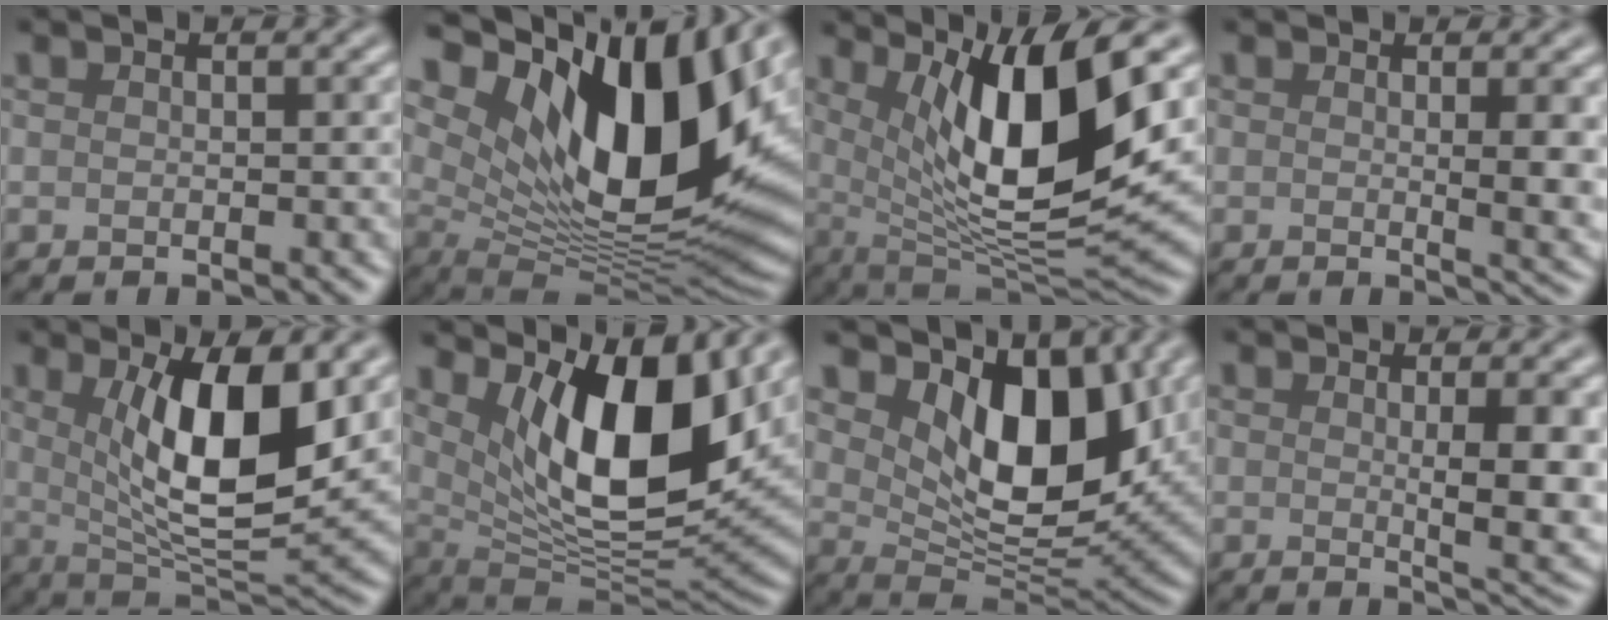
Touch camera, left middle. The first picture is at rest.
{"total": 16.6, "force": [5.7, 8.2, 13.3], "torque": [-0.215, -0.003, 0.096]}
{"total": 11.1, "force": [3.3, 3.2, 10.1], "torque": [-0.157, -0.017, 0.063]}
{"total": 3.8, "force": [0.5, 1.0, 3.6], "torque": [-0.040, -0.004, 0.010]}
{"total": 9.6, "force": [2.1, 3.1, 8.9], "torque": [-0.145, -0.018, 0.043]}
{"total": 11.8, "force": [4.0, 4.7, 10.1], "torque": [-0.155, -0.017, 0.074]}
{"total": 9.5, "force": [3.4, 5.2, 7.2], "torque": [-0.117, -0.022, 0.057]}
{"total": 5.3, "force": [0.6, 1.2, 5.1], "torque": [-0.065, -0.006, 0.015]}